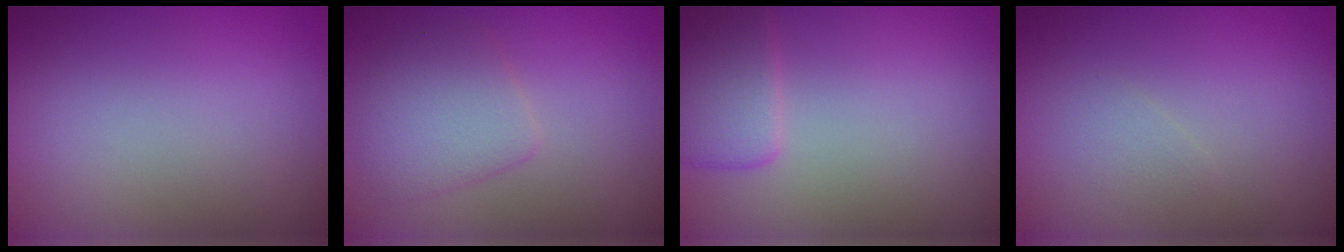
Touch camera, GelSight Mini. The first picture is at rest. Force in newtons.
{"total": 3.4, "press": 3.4, "slide": 0.1}
{"total": 2.9, "press": 2.9, "slide": 0.1}
{"total": 0.9, "press": 0.9, "slide": 0.0}